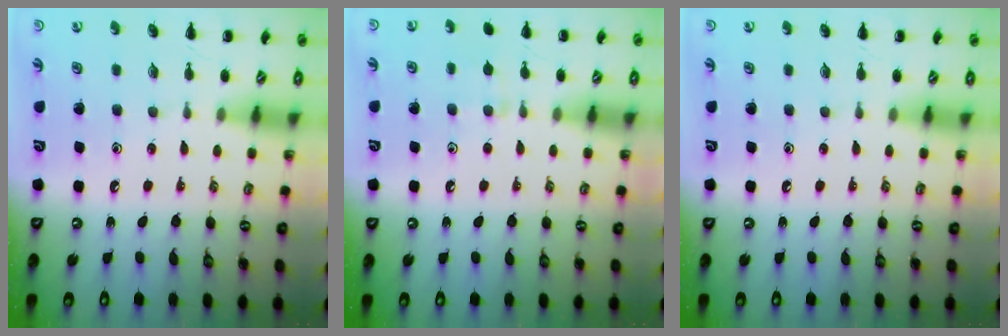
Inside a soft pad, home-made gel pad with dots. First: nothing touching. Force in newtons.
{"total": 6.7, "press": 6.2, "slide": 2.5}
{"total": 0.0}